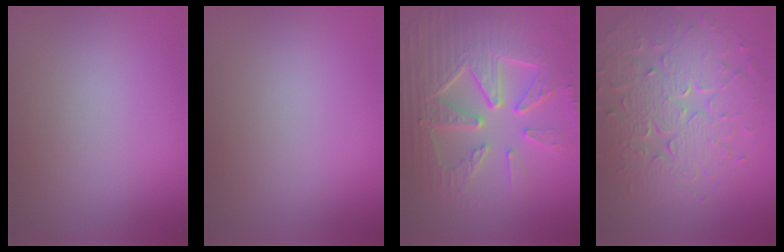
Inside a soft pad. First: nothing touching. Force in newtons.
{"total": 0.0}
{"total": 8.9, "press": 6.5, "slide": 6.2}
{"total": 8.1, "press": 5.9, "slide": 5.6}